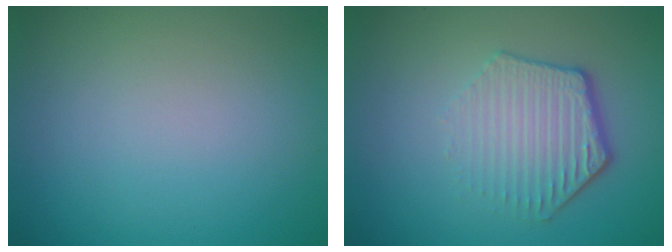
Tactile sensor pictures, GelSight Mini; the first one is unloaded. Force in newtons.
{"total": 4.3, "press": 3.3, "slide": 2.7}